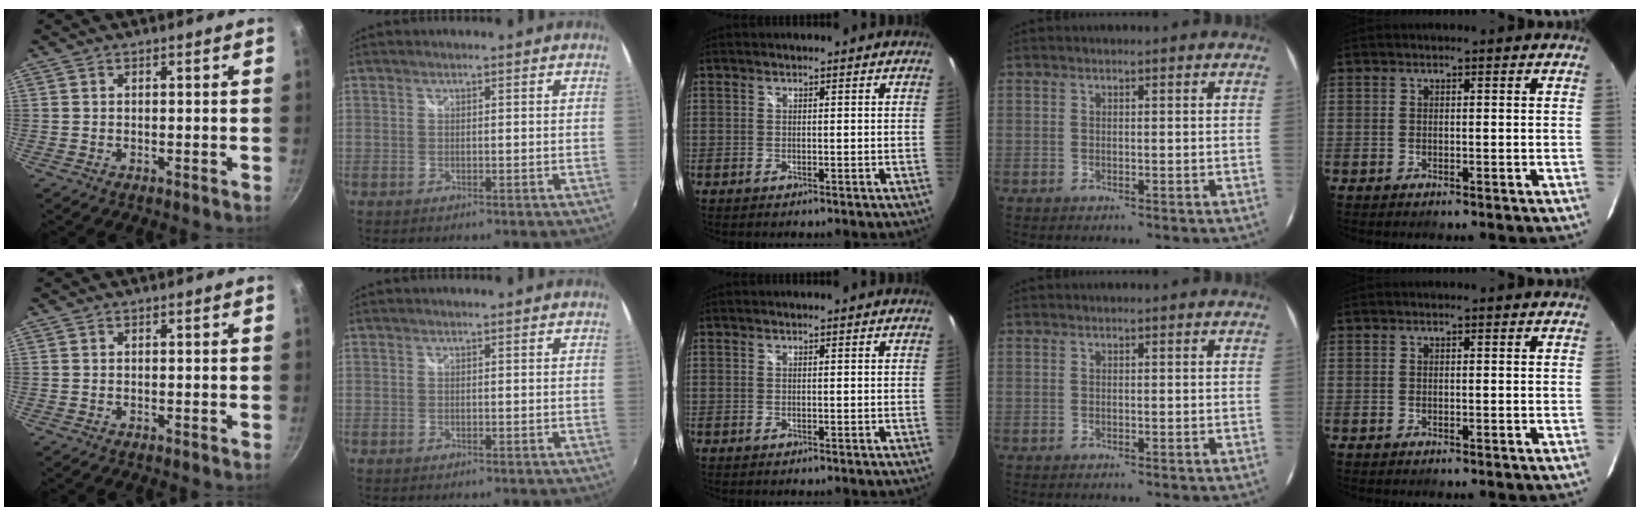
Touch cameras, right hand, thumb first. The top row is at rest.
{}